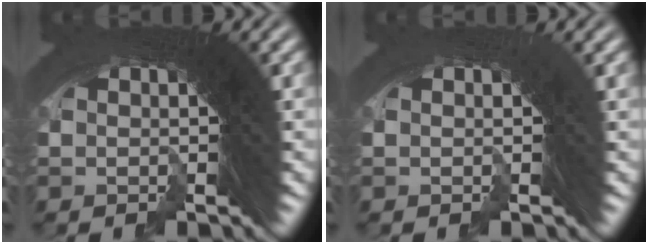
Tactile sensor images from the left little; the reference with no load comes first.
{"total": 0.0}